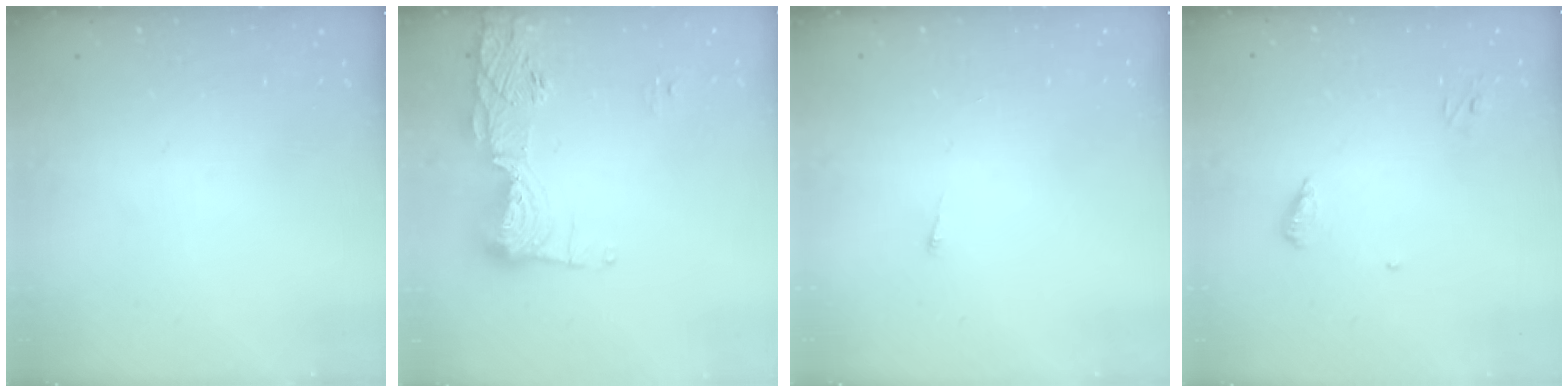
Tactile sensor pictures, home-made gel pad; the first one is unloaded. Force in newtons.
{"total": 14.2, "press": 14.2, "slide": 1.5}
{"total": 2.6, "press": 2.5, "slide": 0.3}
{"total": 5.3, "press": 5.3, "slide": 0.6}